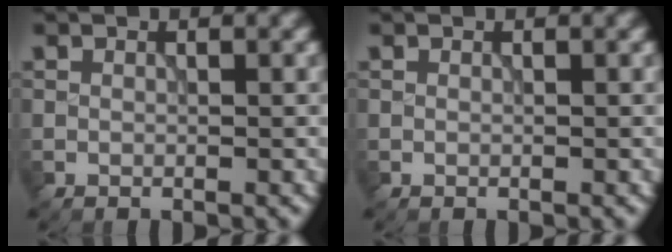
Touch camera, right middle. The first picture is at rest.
{"total": 0.0}